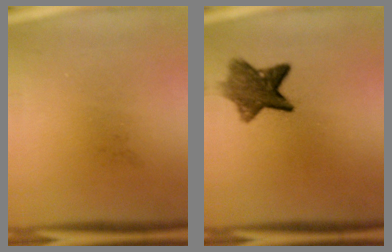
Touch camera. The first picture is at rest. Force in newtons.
{"total": 7.2}